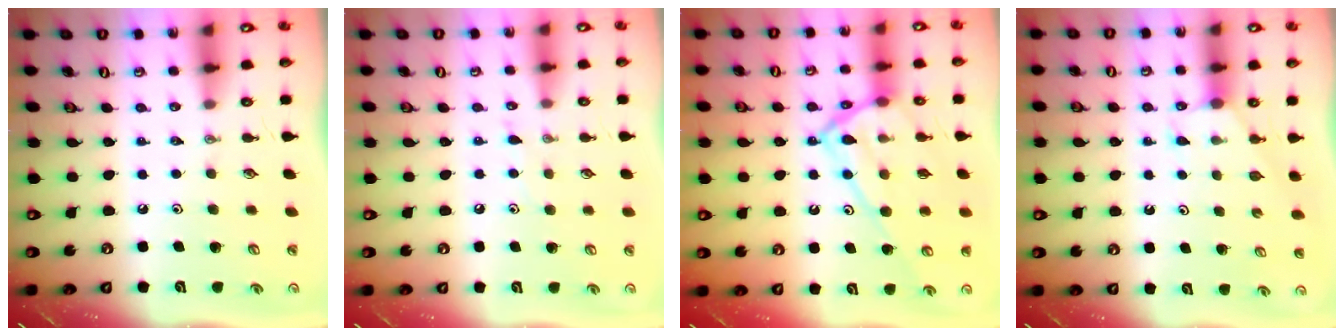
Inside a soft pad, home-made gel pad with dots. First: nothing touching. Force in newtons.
{"total": 4.9, "press": 4.8, "slide": 0.5}
{"total": 16.7, "press": 16.7, "slide": 1.4}
{"total": 2.9, "press": 2.9, "slide": 0.3}